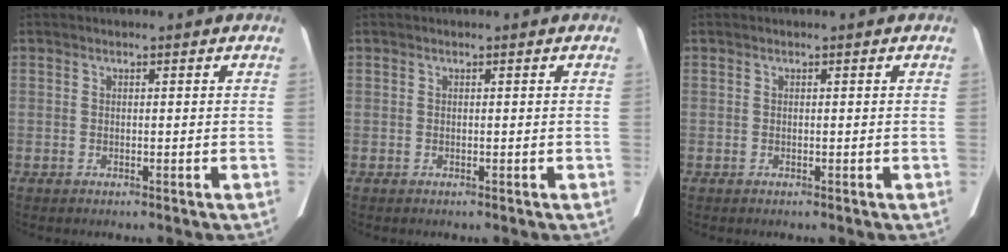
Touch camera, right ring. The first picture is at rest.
{"total": 0.0}
{"total": 0.0}